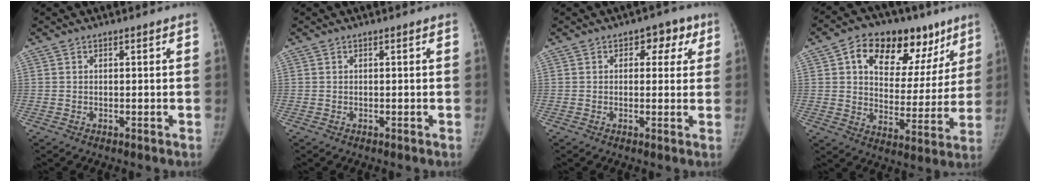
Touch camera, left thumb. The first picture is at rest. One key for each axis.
{"total": 0.0}
{"total": 5.5, "fx": 2.1, "fy": 3.9, "fz": 3.3, "tx": 0.004, "ty": 0.000, "tz": 0.017}
{"total": 22.6, "fx": 11.6, "fy": 13.5, "fz": 14.0, "tx": -0.151, "ty": 0.000, "tz": 0.176}